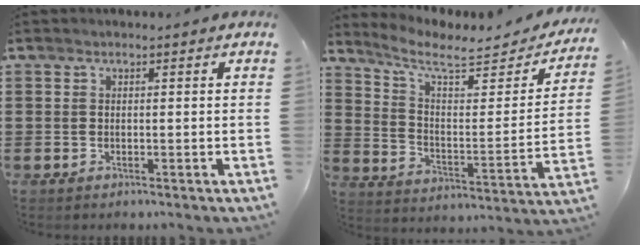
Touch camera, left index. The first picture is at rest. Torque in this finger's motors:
{"motor_torque": [1.65, -0.48, 0.10, 0.07]}